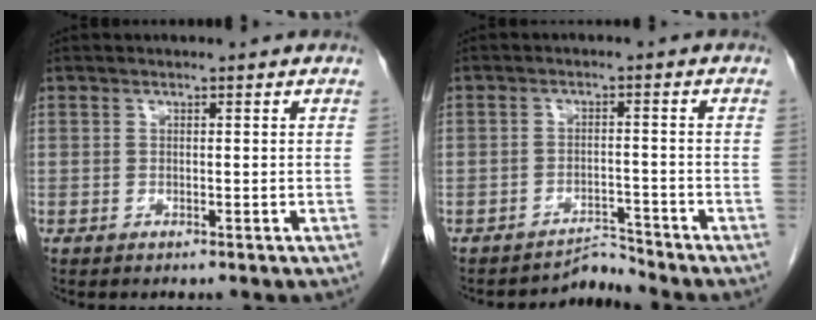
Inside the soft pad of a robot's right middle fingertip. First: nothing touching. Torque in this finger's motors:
{"motor_torque": [-0.47, 0.03, -0.05, -0.06]}